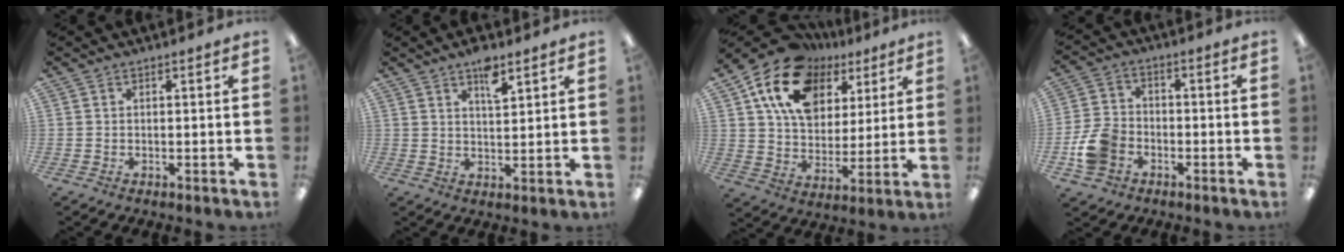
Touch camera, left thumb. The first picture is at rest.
{"total": 5.7, "force": [3.9, 2.0, 3.6], "torque": [-0.049, -0.020, 0.063]}
{"total": 17.4, "force": [9.6, 12.1, 8.1], "torque": [-0.153, -0.033, 0.179]}
{"total": 8.8, "force": [-3.5, 6.7, 4.5], "torque": [-0.103, 0.024, -0.065]}